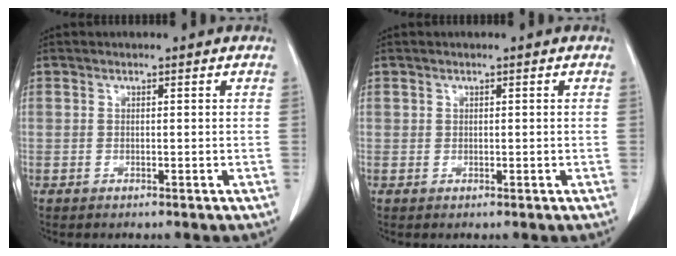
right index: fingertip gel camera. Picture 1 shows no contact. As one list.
[{"total": 0.5, "force": [0.3, 0.4, 0.1], "torque": [0.008, 0.001, 0.002]}]